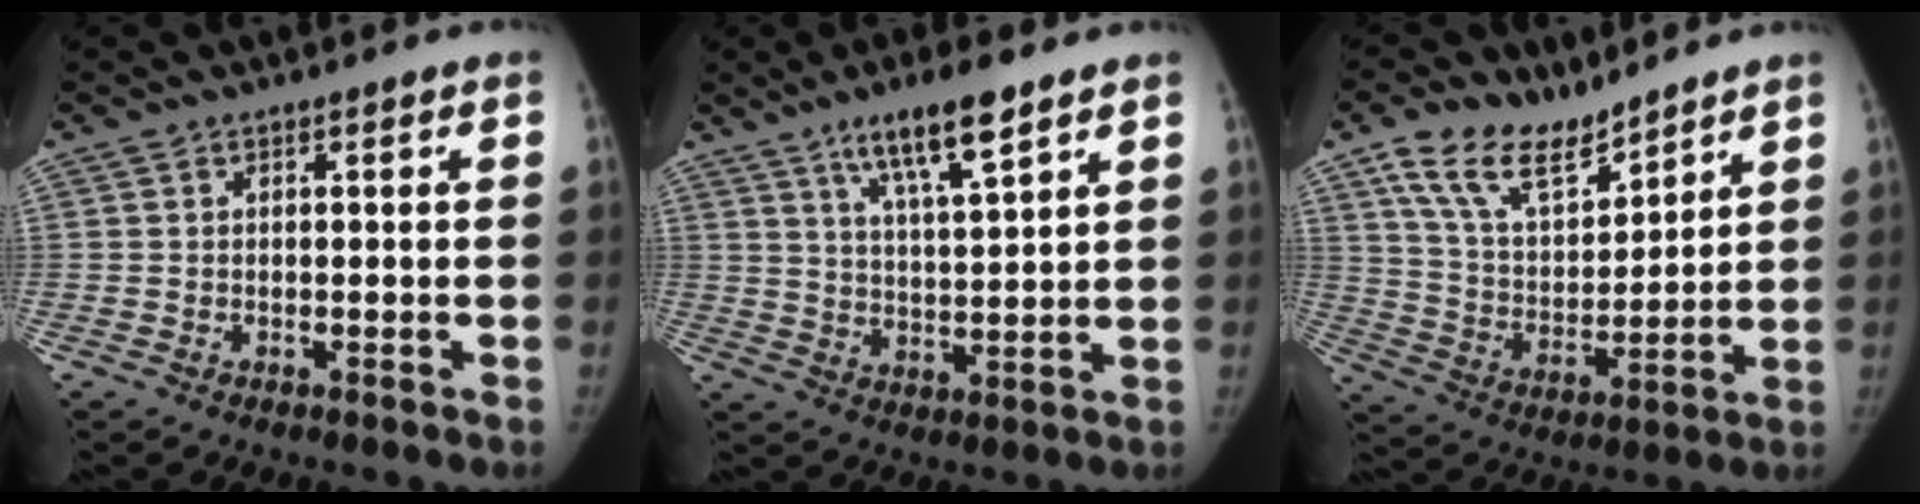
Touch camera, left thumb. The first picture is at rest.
{"total": 10.5, "force": [6.6, 2.0, 7.8], "torque": [-0.127, -0.031, 0.118]}
{"total": 14.3, "force": [10.2, 7.0, 7.2], "torque": [-0.101, -0.052, 0.199]}